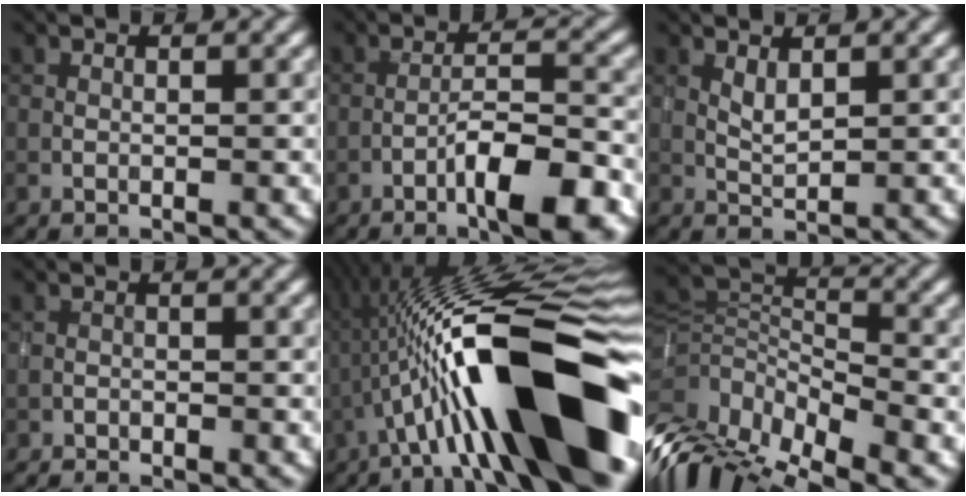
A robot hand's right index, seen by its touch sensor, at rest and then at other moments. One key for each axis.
{"total": 7.1, "fx": -3.9, "fy": 1.4, "fz": 5.8, "tx": -0.093, "ty": 0.013, "tz": -0.062}
{"total": 1.4, "fx": 0.7, "fy": 0.5, "fz": 1.0, "tx": -0.026, "ty": -0.002, "tz": 0.017}
{"total": 1.4, "fx": -1.3, "fy": 0.3, "fz": 0.2, "tx": -0.009, "ty": -0.001, "tz": -0.026}
{"total": 18.3, "fx": -2.5, "fy": 5.1, "fz": 17.3, "tx": -0.265, "ty": 0.042, "tz": -0.047}
{"total": 11.1, "fx": -7.0, "fy": 5.7, "fz": 6.6, "tx": -0.128, "ty": -0.001, "tz": -0.128}